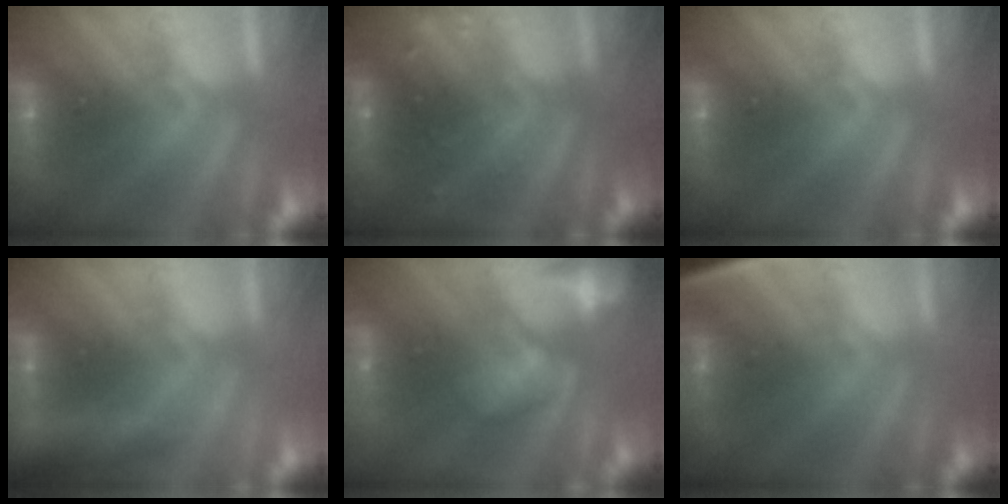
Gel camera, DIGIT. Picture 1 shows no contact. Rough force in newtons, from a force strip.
{"total": 2.7}
{"total": 0.0}
{"total": 3.4}
{"total": 3.9}
{"total": 2.7}